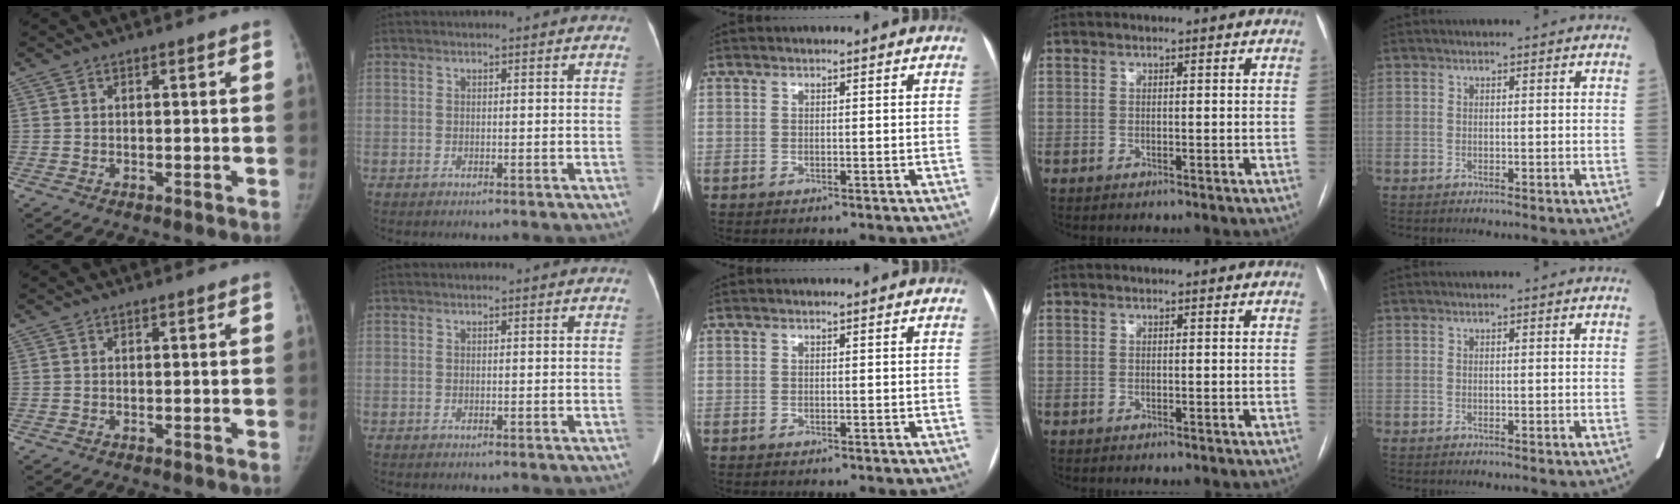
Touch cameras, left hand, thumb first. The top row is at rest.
{}